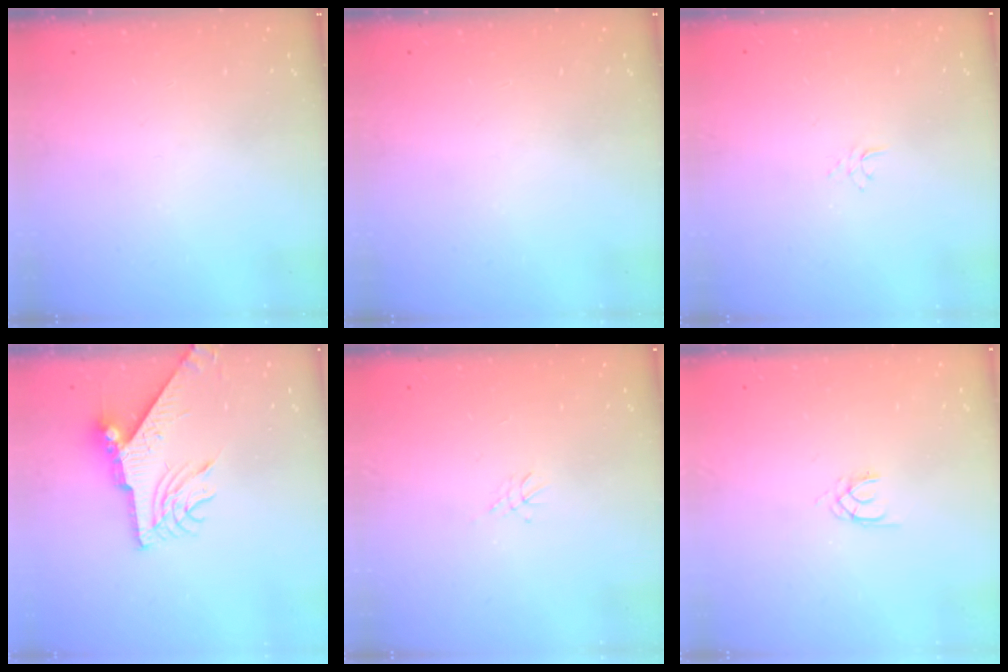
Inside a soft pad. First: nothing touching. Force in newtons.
{"total": 0.0}
{"total": 2.9, "press": 2.9, "slide": 0.3}
{"total": 9.9, "press": 9.9, "slide": 0.8}
{"total": 4.1, "press": 4.1, "slide": 0.5}
{"total": 1.3, "press": 1.2, "slide": 0.3}